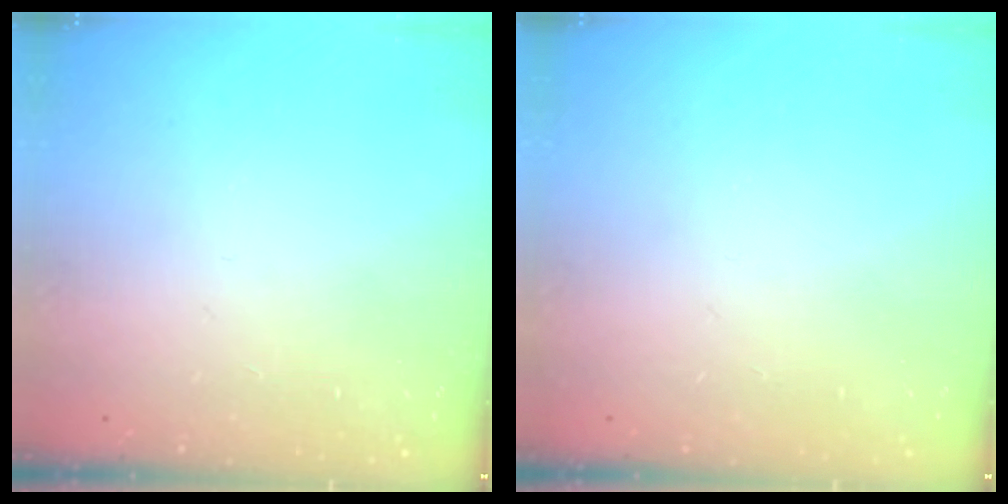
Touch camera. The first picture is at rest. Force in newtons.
{"total": 0.0}